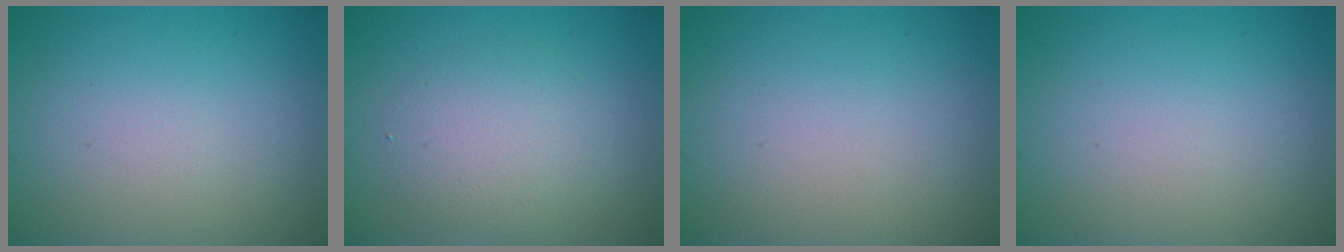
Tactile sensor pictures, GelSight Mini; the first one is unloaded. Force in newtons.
{"total": 3.0, "press": 3.0, "slide": 0.1}
{"total": 0.0}
{"total": 0.0}